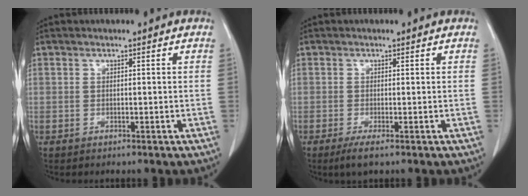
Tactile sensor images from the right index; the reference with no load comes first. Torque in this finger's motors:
{"motor_torque": [0.20, -0.26, 0.26, 0.06]}